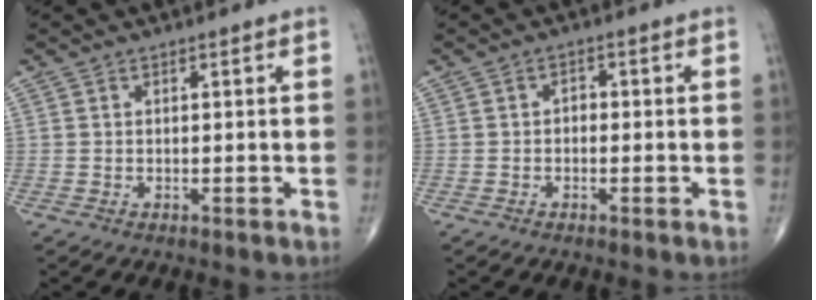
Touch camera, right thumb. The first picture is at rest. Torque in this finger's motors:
{"motor_torque": [-0.42, -0.18, 0.08, 0.08, 0.03]}